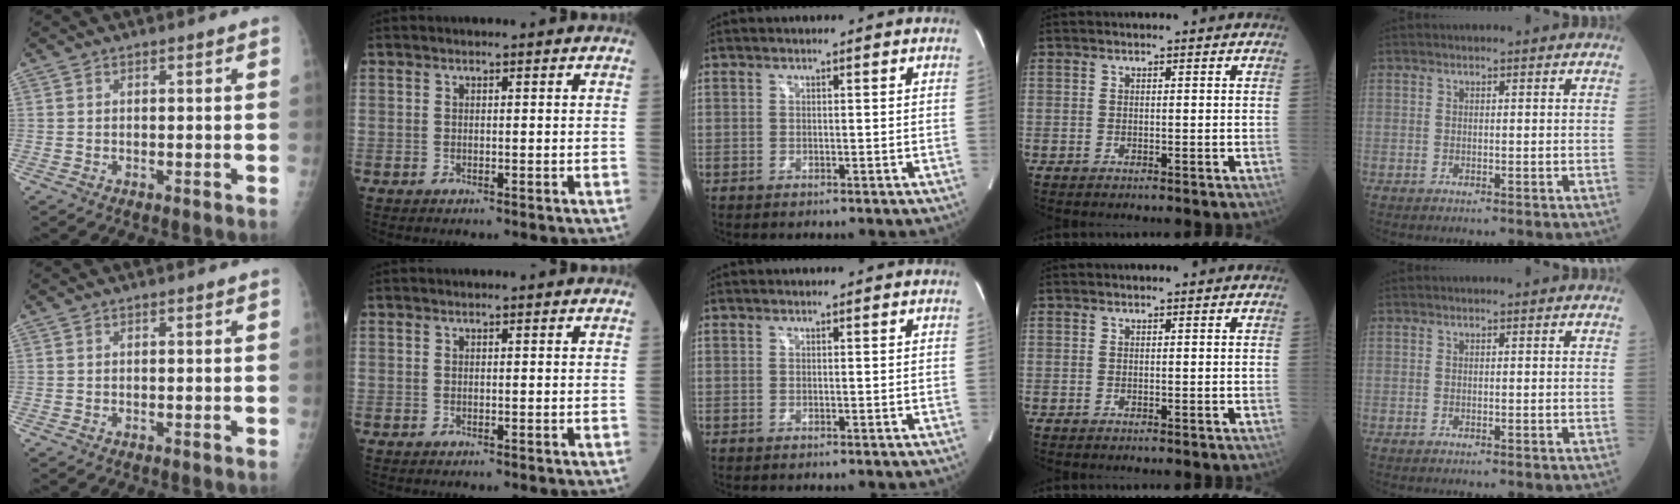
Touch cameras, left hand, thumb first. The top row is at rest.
{}